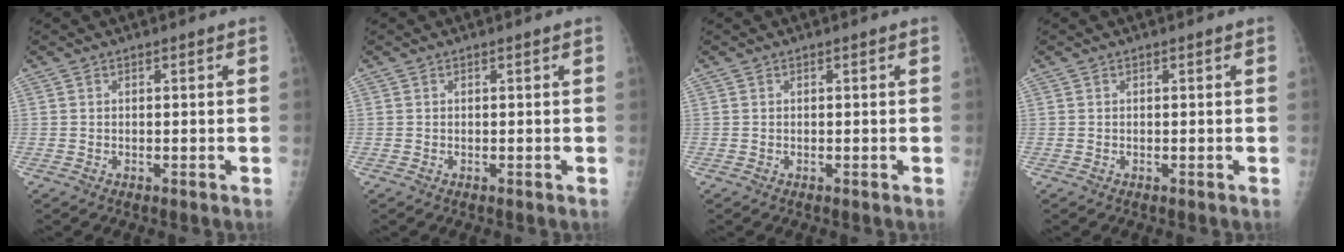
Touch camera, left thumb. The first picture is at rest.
{"total": 0.0}
{"total": 0.0}
{"total": 0.0}